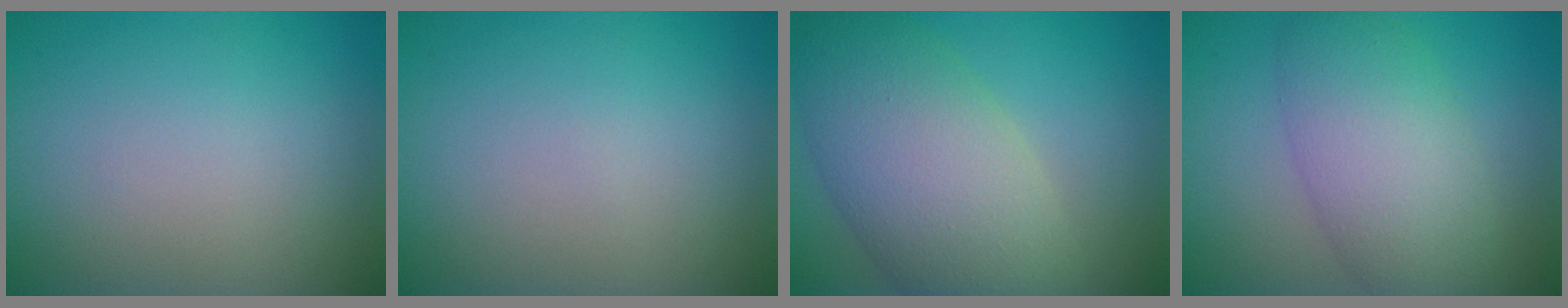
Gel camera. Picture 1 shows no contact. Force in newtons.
{"total": 0.0}
{"total": 9.9, "press": 9.9, "slide": 0.7}
{"total": 6.6, "press": 6.6, "slide": 0.3}